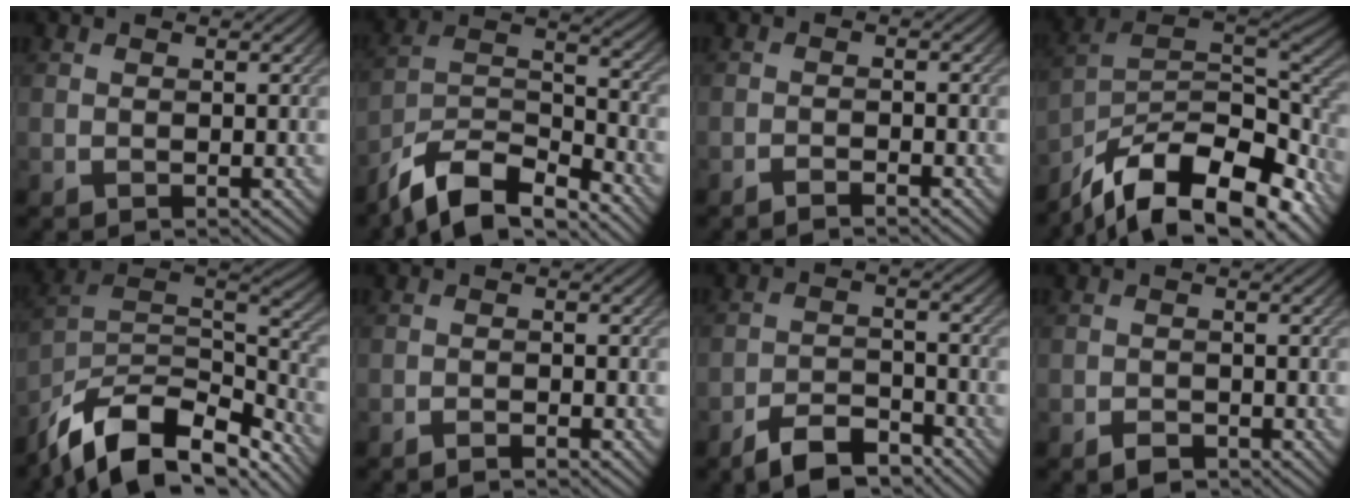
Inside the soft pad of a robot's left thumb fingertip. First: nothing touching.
{"total": 11.0, "force": [-8.8, 3.2, 5.7], "torque": [-0.110, -0.008, -0.175]}
{"total": 1.6, "force": [-1.4, 0.1, 0.8], "torque": [-0.013, 0.003, -0.028]}
{"total": 15.7, "force": [-10.9, 5.9, 9.6], "torque": [-0.209, -0.017, -0.182]}
{"total": 14.3, "force": [-10.2, 6.0, 7.9], "torque": [-0.186, -0.011, -0.180]}
{"total": 1.2, "force": [-1.1, 0.1, 0.6], "torque": [-0.011, 0.002, -0.022]}
{"total": 6.1, "force": [-5.0, 2.1, 3.0], "torque": [-0.052, -0.002, -0.095]}
{"total": 1.7, "force": [-1.3, 0.8, 0.7], "torque": [-0.012, -0.002, -0.025]}